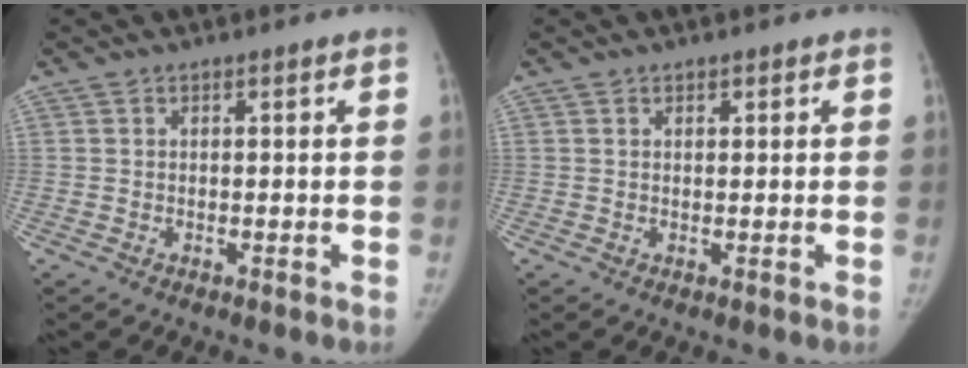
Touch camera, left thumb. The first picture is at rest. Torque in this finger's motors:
{"motor_torque": [-0.69, -0.02, -0.23, 0.60, 0.04]}